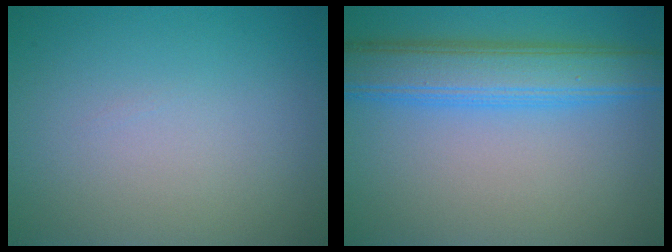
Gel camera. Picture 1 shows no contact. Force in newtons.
{"total": 6.5, "press": 6.5, "slide": 0.1}